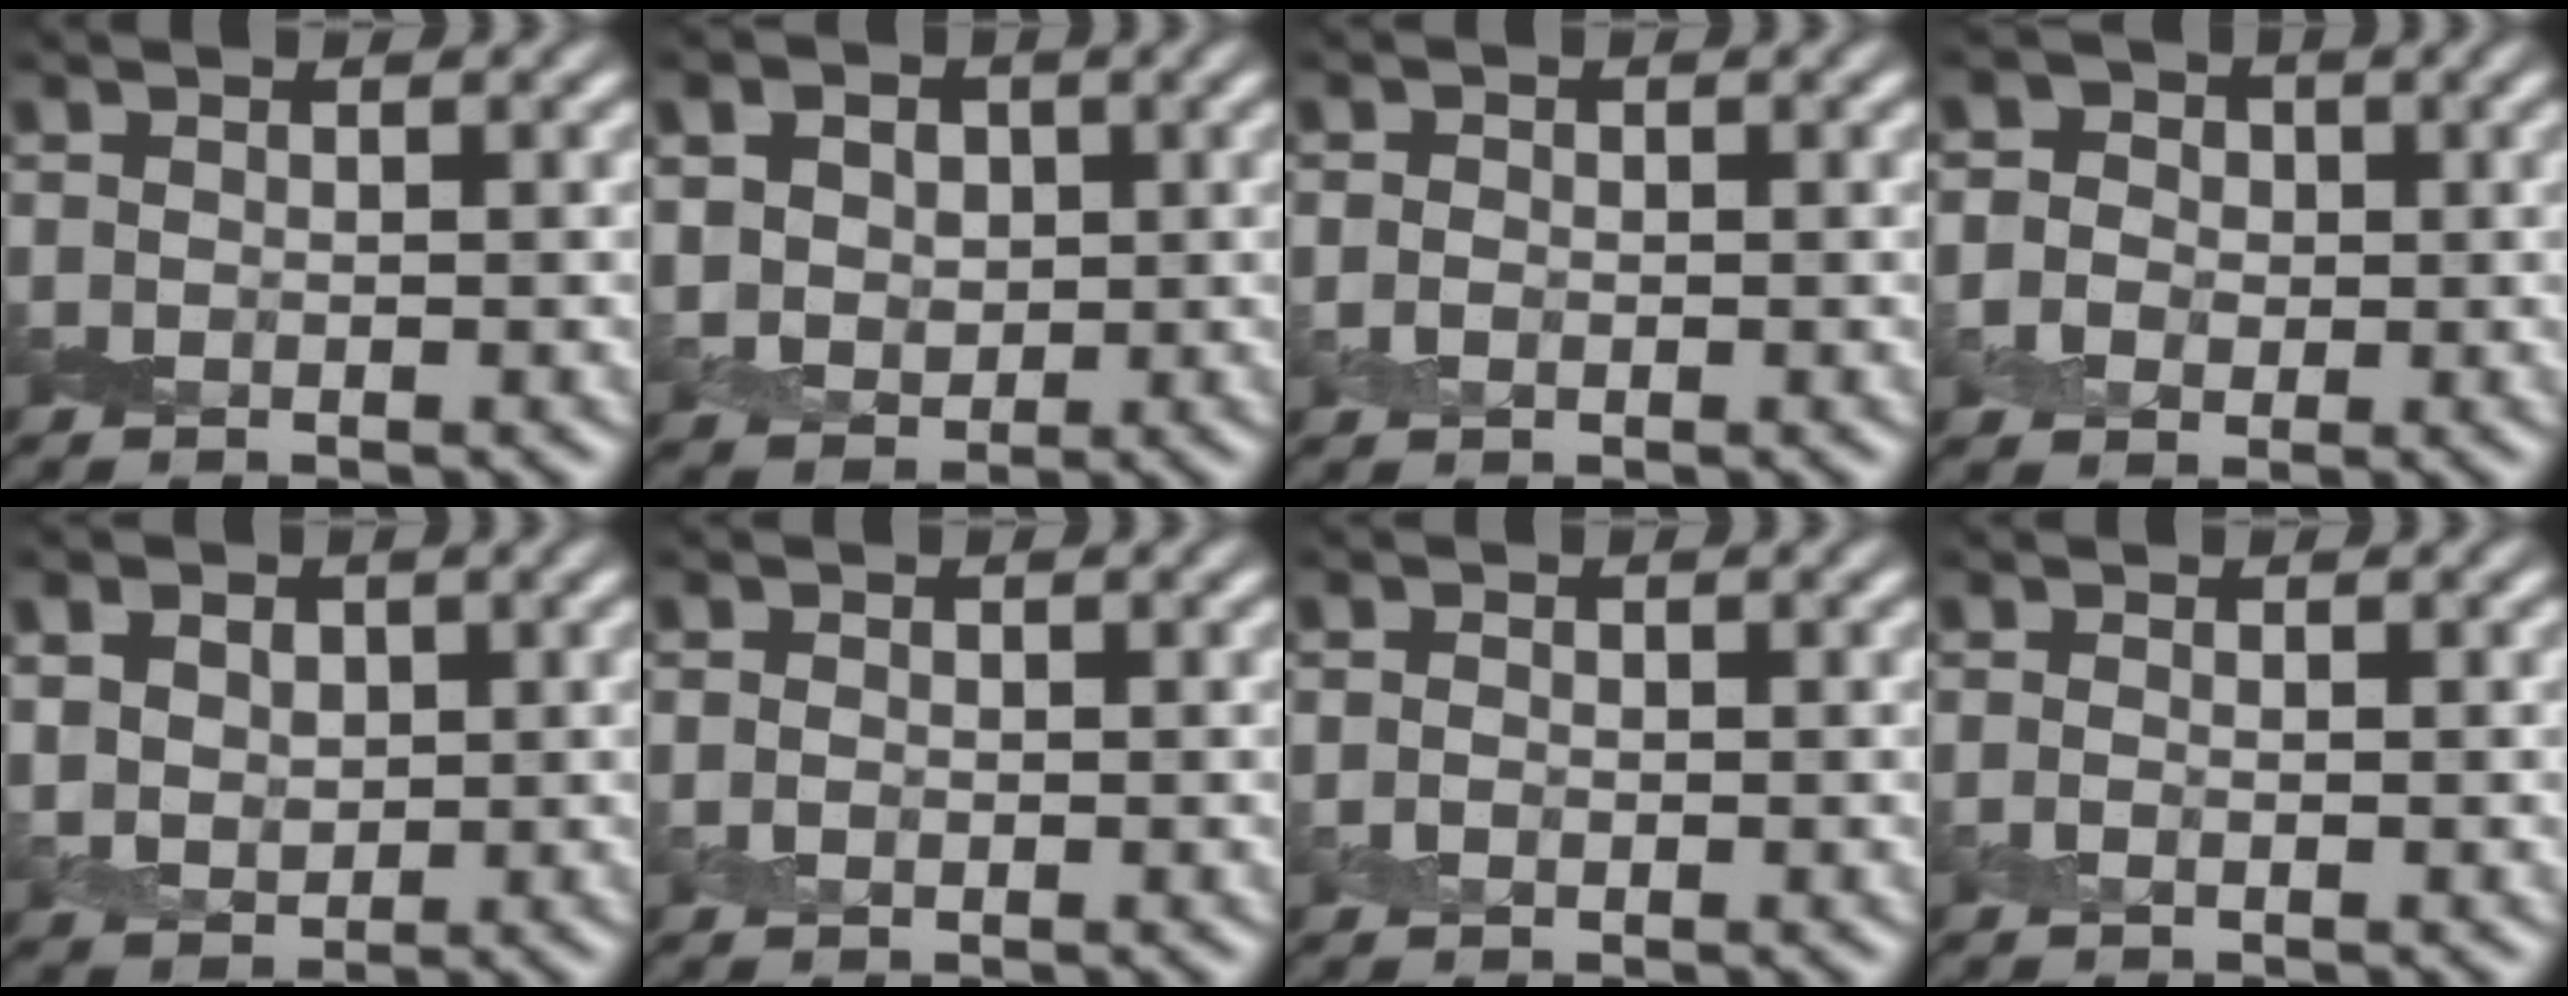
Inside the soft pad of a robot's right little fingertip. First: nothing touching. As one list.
[{"total": 7.2, "force": [2.4, 5.8, 3.7], "torque": [-0.083, 0.019, 0.028]}, {"total": 1.2, "force": [-0.2, 1.1, 0.6], "torque": [-0.012, -0.003, -0.005]}, {"total": 5.4, "force": [0.8, 5.0, 2.0], "torque": [-0.019, 0.029, -0.013]}, {"total": 5.7, "force": [2.1, 4.4, 3.0], "torque": [-0.077, 0.015, 0.031]}, {"total": 1.0, "force": [-0.2, 0.8, 0.6], "torque": [-0.012, -0.001, -0.006]}, {"total": 1.0, "force": [-0.3, 0.8, 0.5], "torque": [-0.009, -0.002, -0.008]}, {"total": 0.6, "force": [-0.2, 0.2, 0.5], "torque": [-0.013, -0.003, -0.006]}]